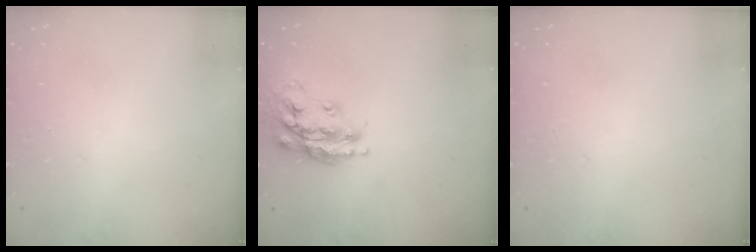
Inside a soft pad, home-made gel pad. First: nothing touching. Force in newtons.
{"total": 17.3, "press": 17.2, "slide": 1.7}
{"total": 0.0}